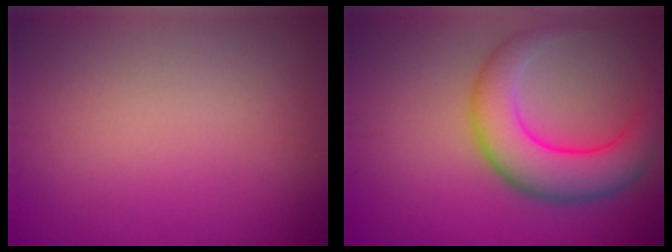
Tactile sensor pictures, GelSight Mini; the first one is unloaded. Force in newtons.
{"total": 6.6, "press": 6.6, "slide": 0.4}